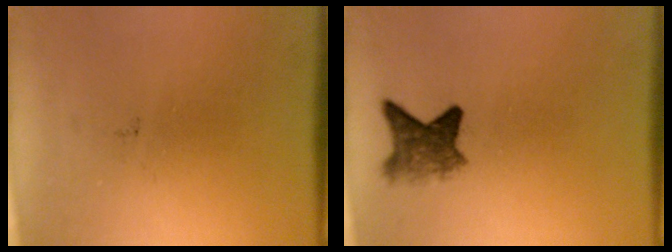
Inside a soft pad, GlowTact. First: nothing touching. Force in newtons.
{"total": 4.5}